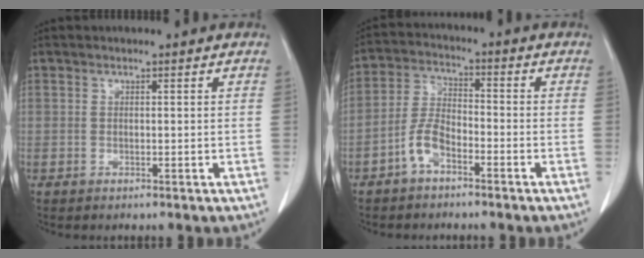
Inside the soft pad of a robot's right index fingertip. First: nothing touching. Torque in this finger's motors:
{"motor_torque": [0.34, -0.33, -0.08, -0.04]}